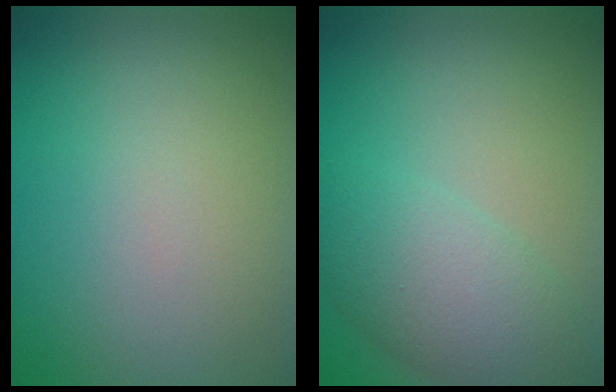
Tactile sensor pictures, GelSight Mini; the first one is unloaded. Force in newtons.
{"total": 4.8, "press": 4.8, "slide": 0.3}